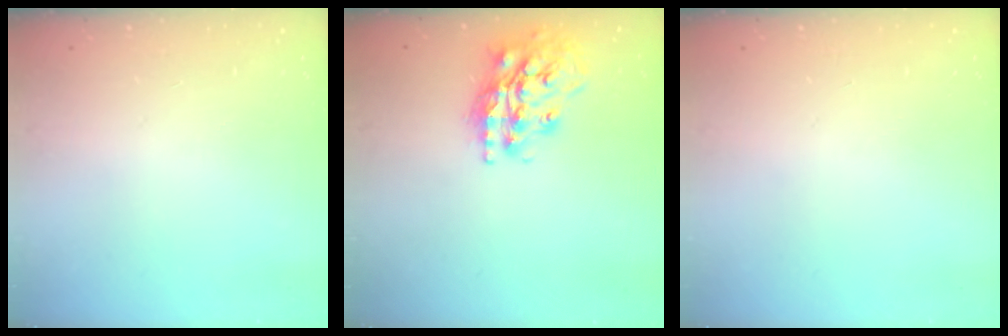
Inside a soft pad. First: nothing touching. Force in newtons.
{"total": 17.9, "press": 17.8, "slide": 1.5}
{"total": 0.0}